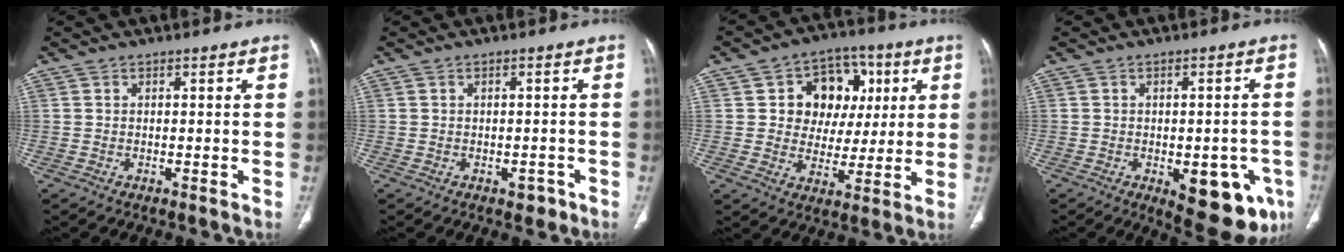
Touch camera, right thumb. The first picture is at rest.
{"total": 1.9, "force": [-1.0, 1.2, 1.1], "torque": [-0.004, 0.005, -0.009]}
{"total": 13.2, "force": [3.2, 10.9, 6.7], "torque": [-0.042, 0.003, 0.054]}
{"total": 14.4, "force": [-5.5, 6.3, 11.7], "torque": [-0.111, 0.003, -0.053]}